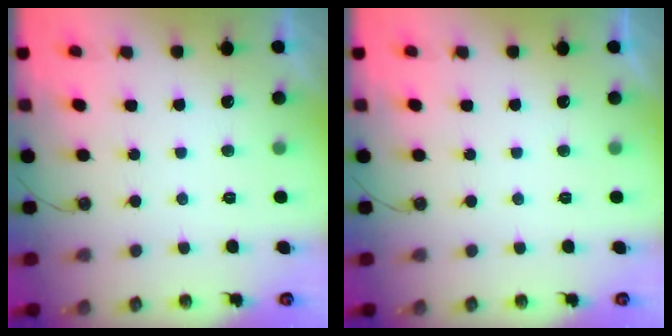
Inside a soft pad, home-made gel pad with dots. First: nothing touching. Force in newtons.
{"total": 0.0}